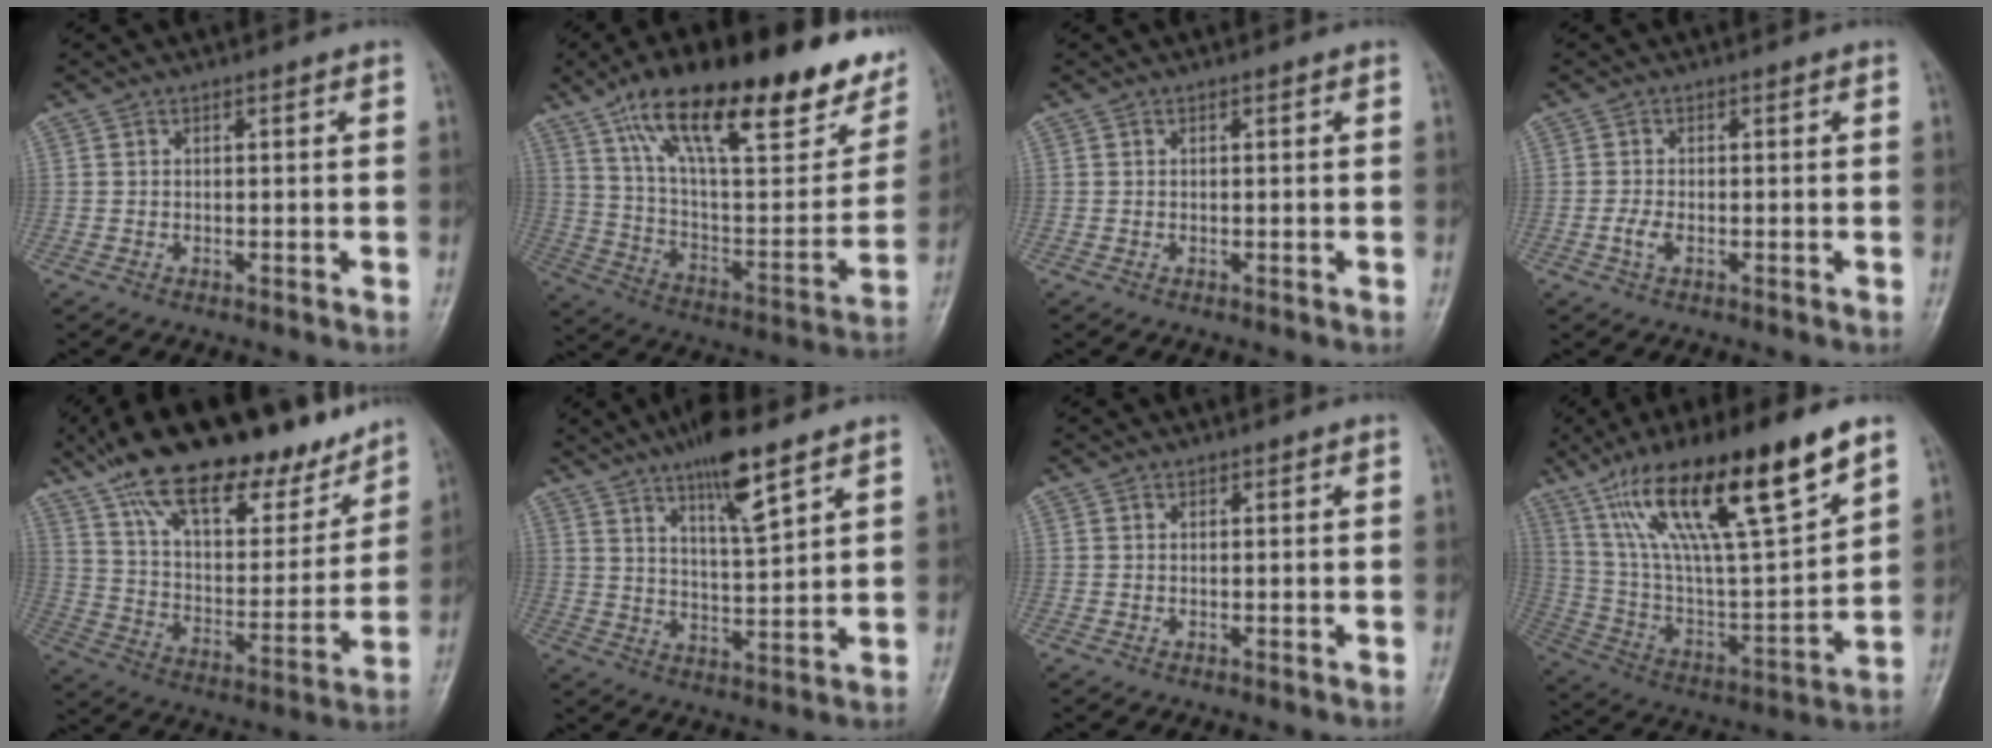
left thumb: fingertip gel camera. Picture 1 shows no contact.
{"total": 33.4, "force": [20.1, 11.3, 24.1], "torque": [-0.339, -0.022, 0.324]}
{"total": 0.0}
{"total": 2.3, "force": [-0.8, 1.1, 1.9], "torque": [-0.045, 0.005, -0.017]}
{"total": 26.6, "force": [19.3, 10.5, 15.0], "torque": [-0.214, -0.056, 0.316]}
{"total": 10.6, "force": [6.8, 2.0, 7.9], "torque": [-0.128, -0.038, 0.117]}
{"total": 0.0}
{"total": 27.3, "force": [15.7, 5.6, 21.7], "torque": [-0.376, -0.026, 0.284]}